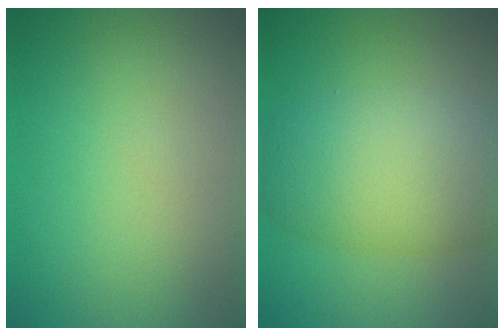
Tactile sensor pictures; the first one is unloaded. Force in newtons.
{"total": 8.6, "press": 8.5, "slide": 0.7}